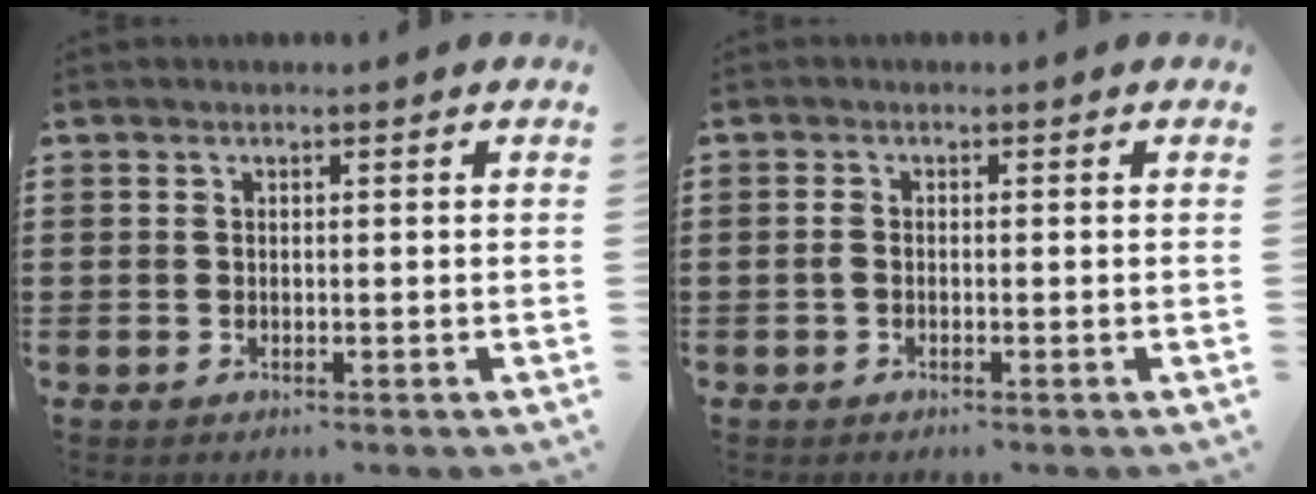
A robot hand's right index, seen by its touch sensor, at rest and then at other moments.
{"total": 1.1, "force": [-0.4, 0.5, 1.0], "torque": [-0.027, -0.003, -0.009]}